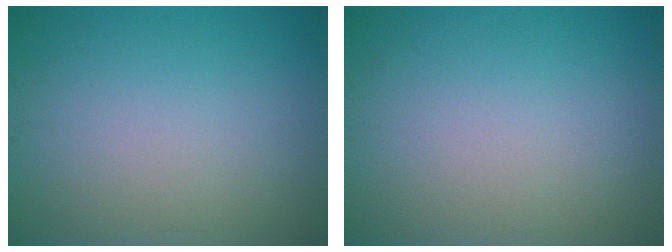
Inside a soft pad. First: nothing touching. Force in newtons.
{"total": 0.0}